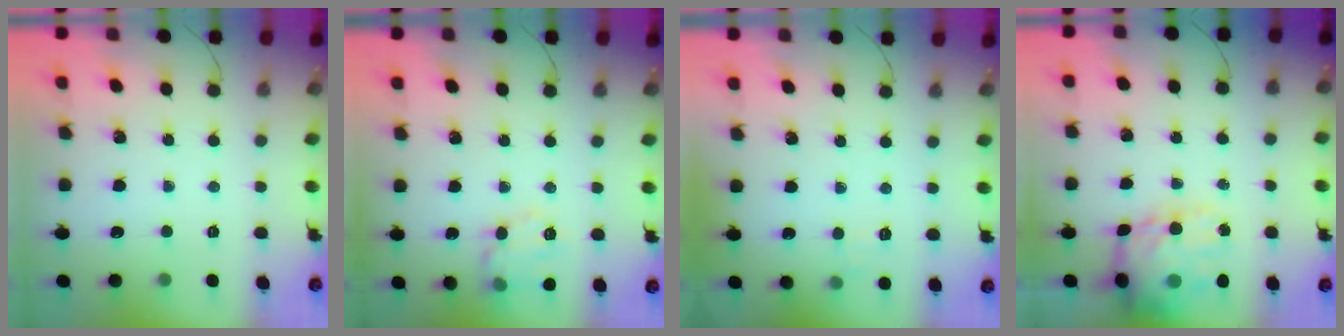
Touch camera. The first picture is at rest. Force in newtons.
{"total": 12.2, "press": 12.2, "slide": 0.3}
{"total": 5.6, "press": 5.4, "slide": 1.5}
{"total": 17.3, "press": 16.9, "slide": 3.7}